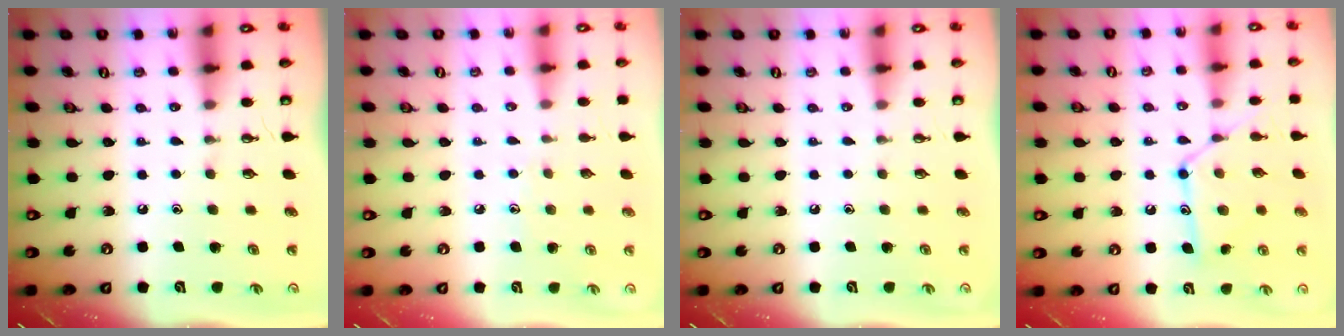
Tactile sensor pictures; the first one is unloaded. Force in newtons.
{"total": 3.9, "press": 3.8, "slide": 0.4}
{"total": 0.0}
{"total": 12.5, "press": 12.5, "slide": 0.4}